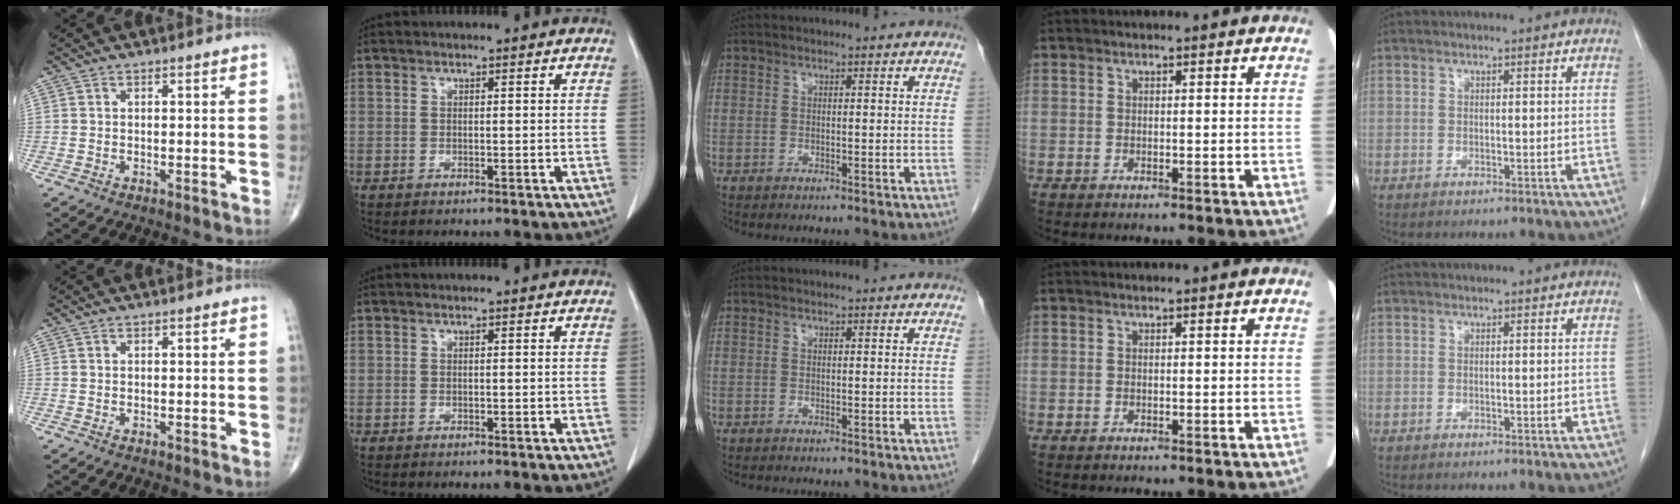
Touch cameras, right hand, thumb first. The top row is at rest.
{}